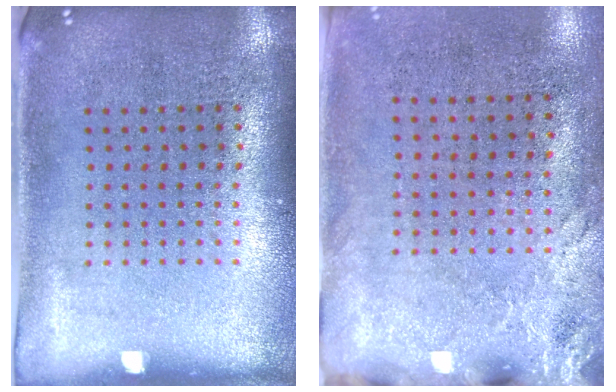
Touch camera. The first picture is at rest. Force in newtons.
{"total": 2.5, "press": 2.1, "slide": 1.5}